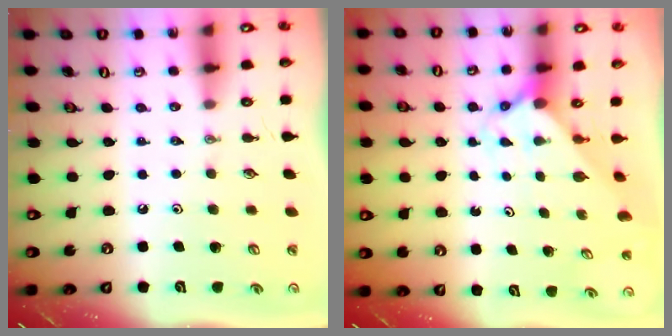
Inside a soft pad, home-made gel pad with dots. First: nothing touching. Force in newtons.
{"total": 1.6, "press": 1.6, "slide": 0.1}